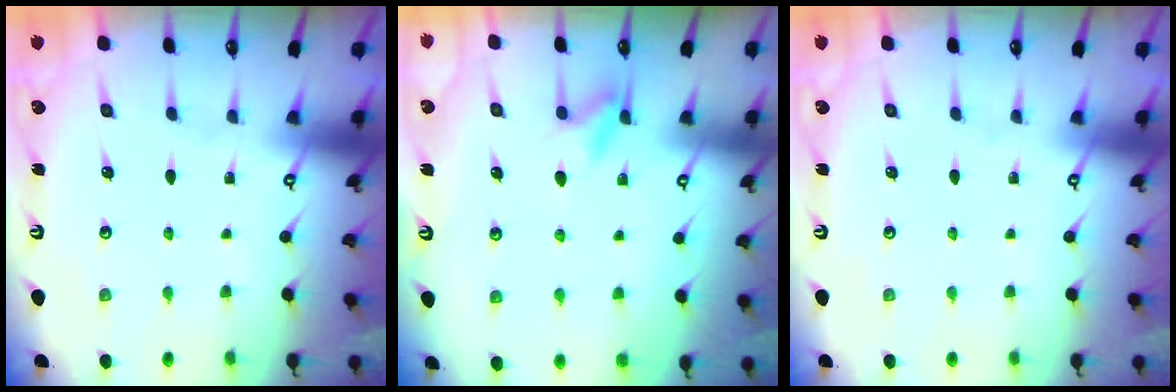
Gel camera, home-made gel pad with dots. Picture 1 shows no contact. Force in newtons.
{"total": 5.8, "press": 5.7, "slide": 0.7}
{"total": 0.0}